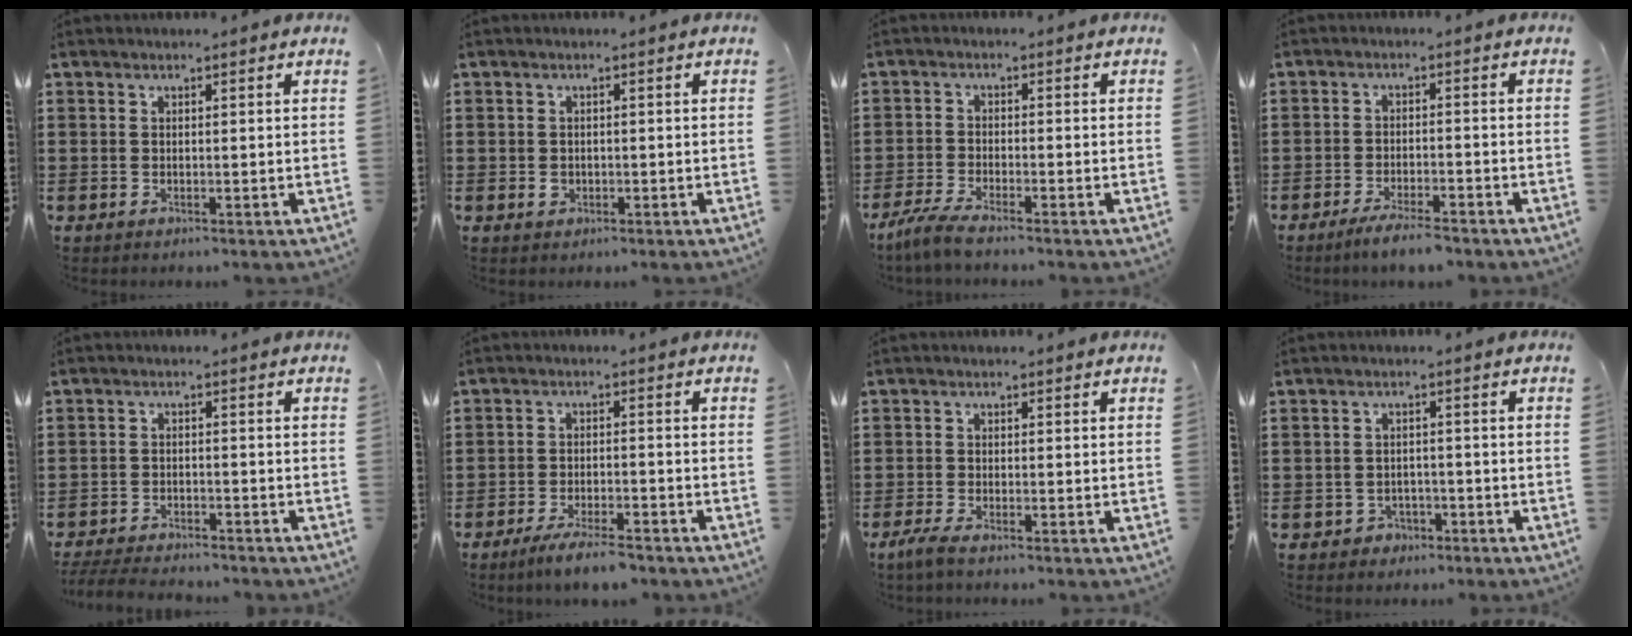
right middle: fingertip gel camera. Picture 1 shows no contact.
{"total": 1.2, "force": [-0.2, 1.0, 0.5], "torque": [-0.013, 0.003, -0.004]}
{"total": 3.4, "force": [-2.9, -0.1, 1.7], "torque": [-0.052, -0.013, -0.061]}
{"total": 3.6, "force": [-3.1, 0.2, 1.8], "torque": [-0.037, -0.004, -0.059]}
{"total": 4.0, "force": [-3.9, 0.4, 0.8], "torque": [-0.027, -0.006, -0.083]}
{"total": 4.6, "force": [-3.9, 0.4, 2.3], "torque": [-0.050, -0.008, -0.076]}
{"total": 1.7, "force": [-1.3, 0.1, 1.2], "torque": [-0.028, -0.003, -0.025]}
{"total": 1.9, "force": [-1.6, 1.0, 0.0], "torque": [-0.010, -0.001, -0.037]}